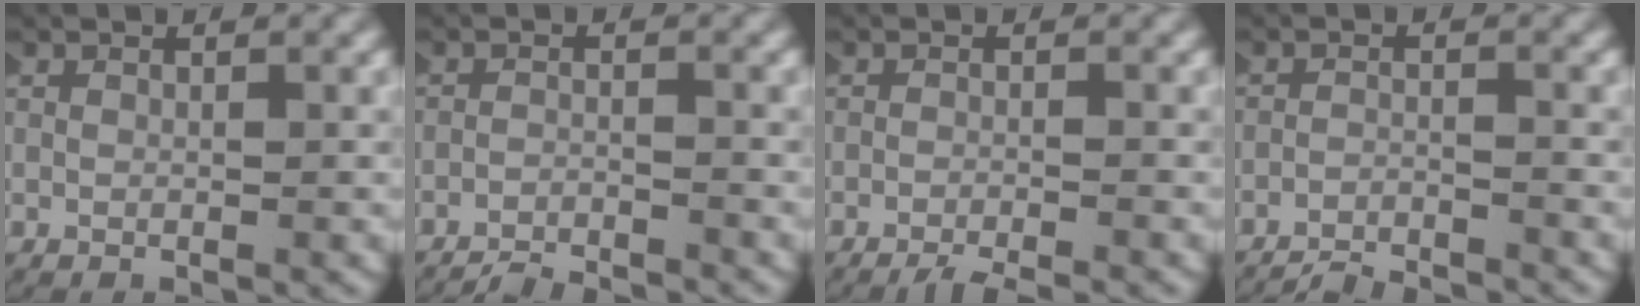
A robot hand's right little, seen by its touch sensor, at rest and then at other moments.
{"total": 4.3, "force": [-4.2, 0.6, 0.2], "torque": [-0.006, -0.017, -0.066]}
{"total": 3.6, "force": [-3.4, 0.5, 0.9], "torque": [-0.014, -0.013, -0.049]}
{"total": 4.4, "force": [-4.4, 0.6, 0.2], "torque": [-0.006, -0.018, -0.069]}